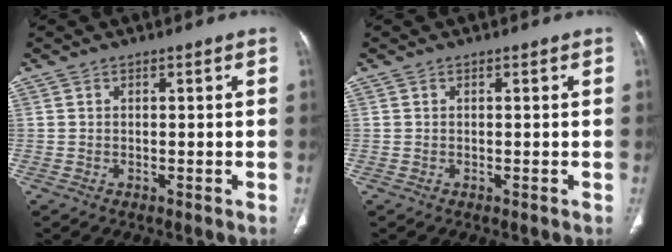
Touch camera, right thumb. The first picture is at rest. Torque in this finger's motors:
{"motor_torque": [-0.05, 0.05, -0.02, 0.01, 0.01]}